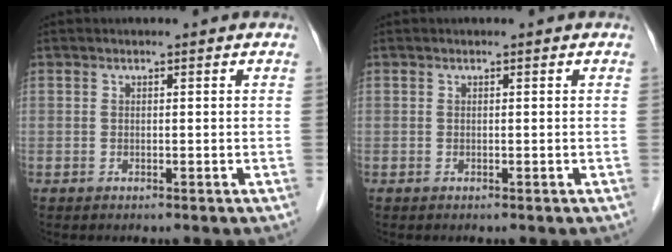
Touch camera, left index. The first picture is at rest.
{"total": 0.0}